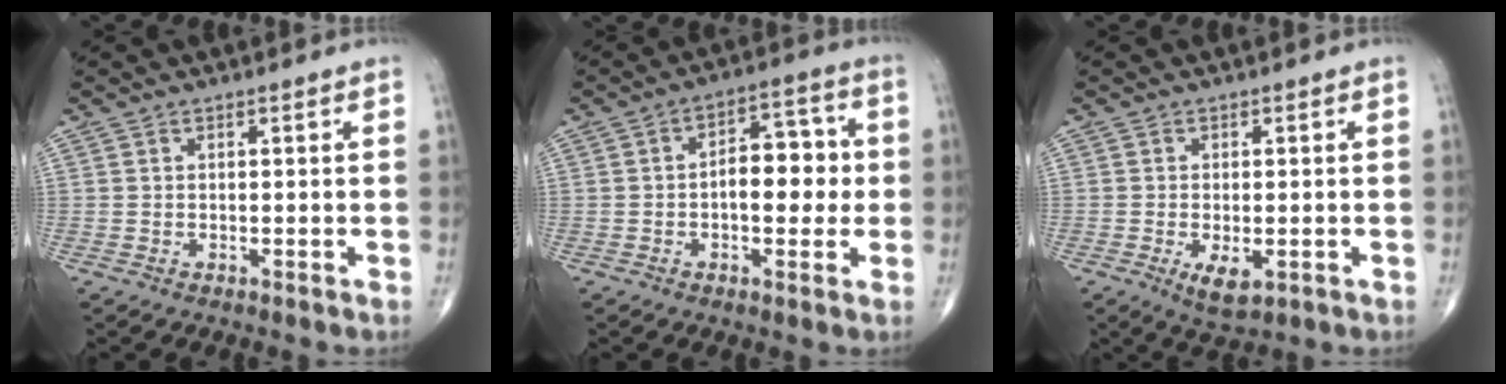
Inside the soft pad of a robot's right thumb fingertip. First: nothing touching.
{"total": 9.6, "force": [-0.4, 5.2, 8.1], "torque": [-0.087, 0.023, -0.011]}
{"total": 4.6, "force": [-1.5, 2.0, 3.8], "torque": [-0.063, -0.011, -0.021]}